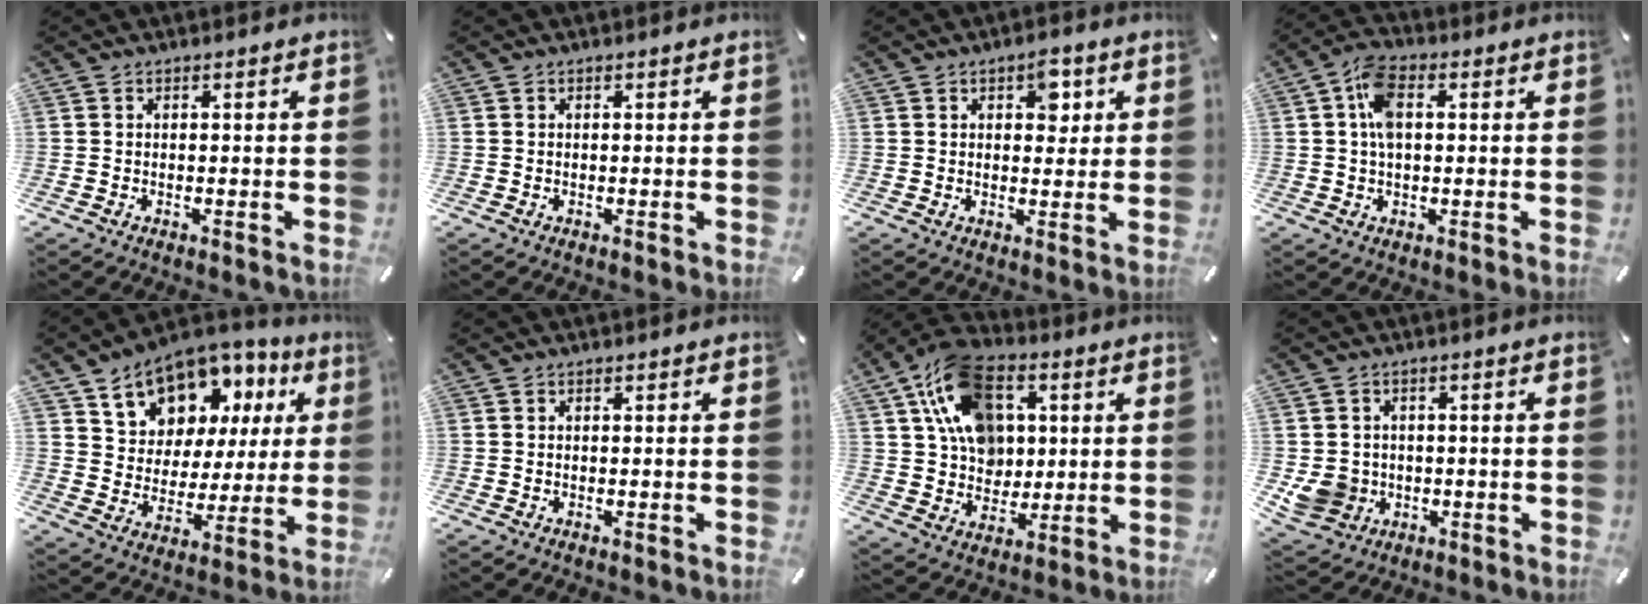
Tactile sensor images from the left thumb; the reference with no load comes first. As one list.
[{"total": 0.0}, {"total": 5.1, "force": [2.2, 3.2, 3.4], "torque": [-0.024, -0.011, 0.027]}, {"total": 6.9, "force": [1.3, 4.0, 5.5], "torque": [-0.117, 0.005, 0.018]}, {"total": 12.5, "force": [8.6, 8.5, 3.1], "torque": [-0.072, -0.066, 0.159]}, {"total": 0.0}, {"total": 16.4, "force": [5.7, 12.3, 9.1], "torque": [-0.160, -0.014, 0.107]}, {"total": 7.2, "force": [-0.8, 6.8, 2.3], "torque": [-0.061, 0.004, -0.014]}]